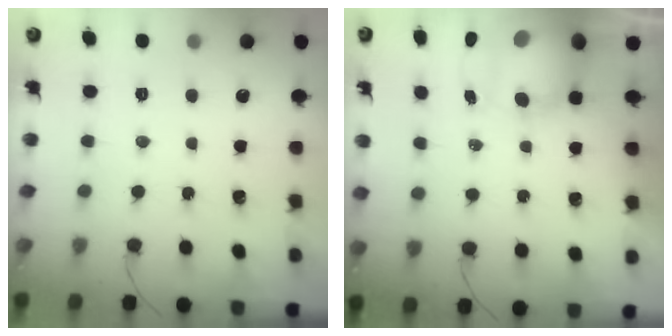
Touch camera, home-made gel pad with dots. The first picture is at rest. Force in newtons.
{"total": 10.7, "press": 10.4, "slide": 2.9}